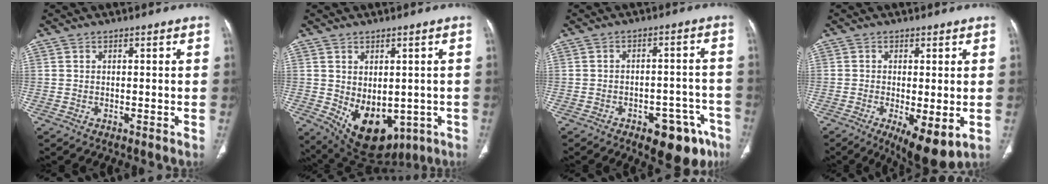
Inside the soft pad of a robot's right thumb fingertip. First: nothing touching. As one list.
[{"total": 13.6, "force": [-3.3, 9.0, 9.6], "torque": [-0.121, -0.006, -0.017]}, {"total": 12.1, "force": [-7.2, 5.9, 7.8], "torque": [-0.067, 0.045, -0.090]}, {"total": 9.1, "force": [-2.6, 3.1, 8.2], "torque": [-0.130, -0.020, -0.036]}]